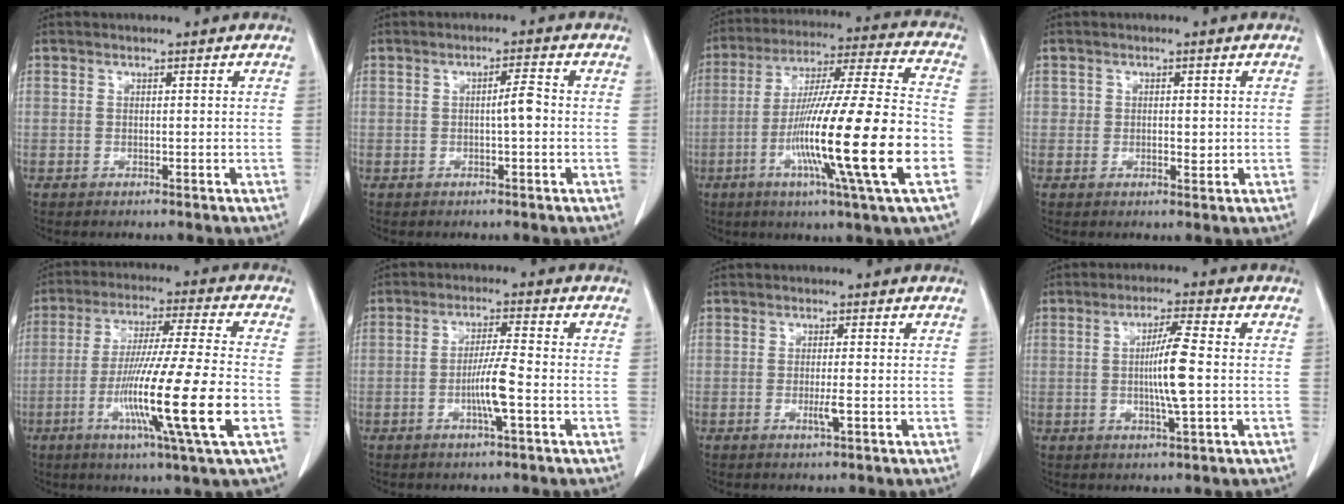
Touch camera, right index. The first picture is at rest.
{"total": 2.7, "force": [-0.3, 0.2, 2.7], "torque": [-0.043, 0.003, -0.007]}
{"total": 22.9, "force": [-6.7, -0.4, 21.8], "torque": [-0.373, -0.024, -0.126]}
{"total": 1.9, "force": [0.0, 1.2, 1.5], "torque": [-0.019, -0.001, 0.000]}
{"total": 17.4, "force": [-5.1, -1.2, 16.6], "torque": [-0.308, -0.024, -0.095]}
{"total": 5.7, "force": [-1.7, -0.2, 5.4], "torque": [-0.106, -0.003, -0.032]}
{"total": 2.0, "force": [-0.6, -0.2, 1.9], "torque": [-0.034, -0.004, -0.011]}
{"total": 6.8, "force": [-0.3, -0.4, 6.8], "torque": [-0.120, -0.006, -0.007]}